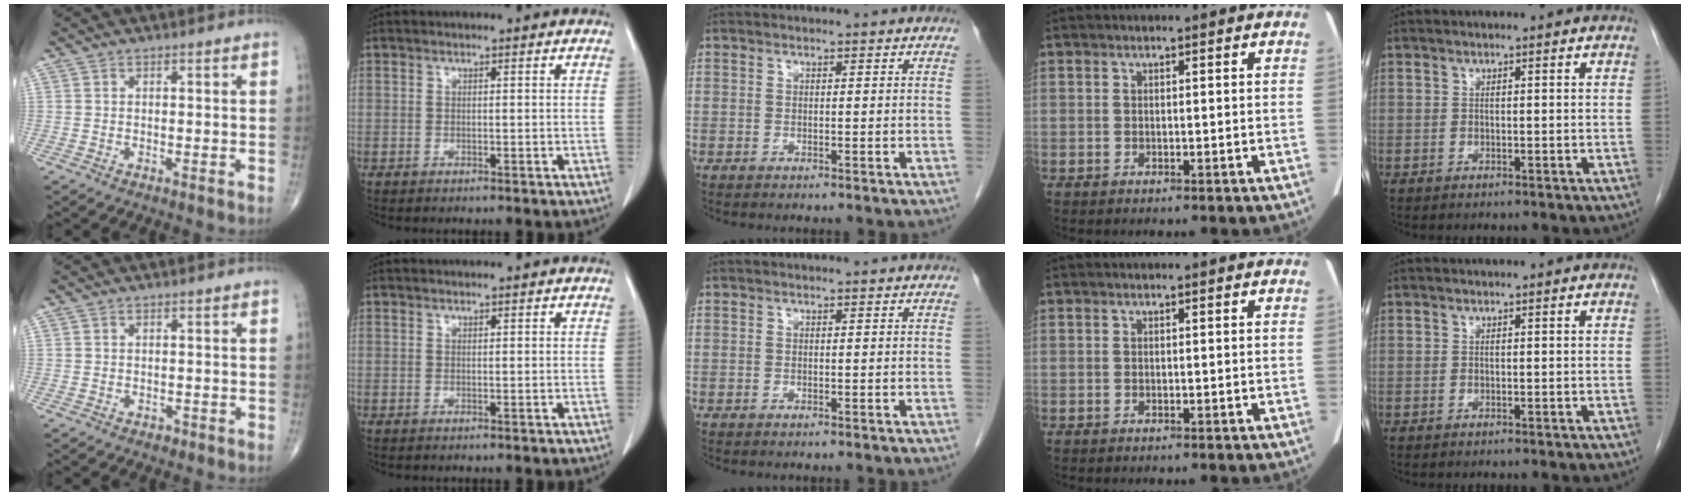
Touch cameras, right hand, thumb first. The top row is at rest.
{"thumb": {"total": 0.8, "force": [-0.4, 0.7, 0.3], "torque": [-0.001, 0.001, -0.006]}}